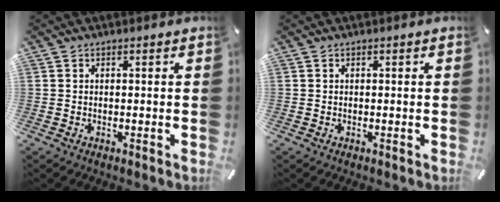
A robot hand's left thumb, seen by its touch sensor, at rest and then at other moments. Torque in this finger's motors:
{"motor_torque": [0.00, 0.00, 0.00, 0.00, 0.00]}